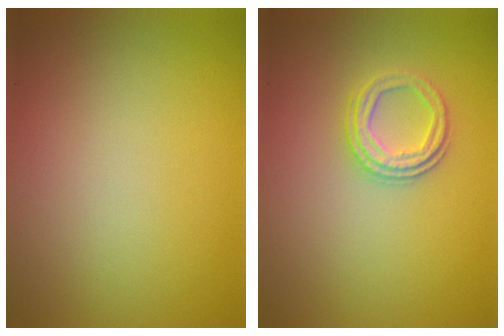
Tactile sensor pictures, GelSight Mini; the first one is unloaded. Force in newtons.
{"total": 2.7, "press": 2.3, "slide": 1.4}